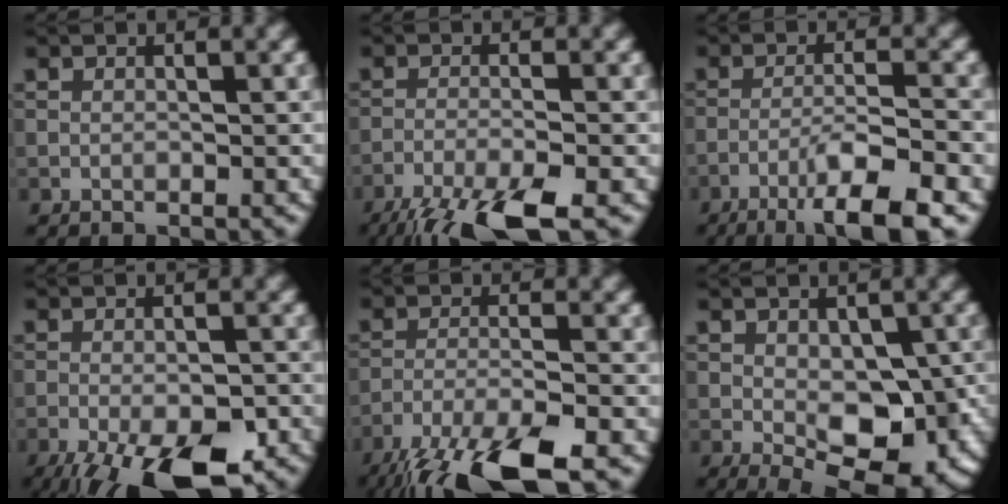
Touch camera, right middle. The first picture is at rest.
{"total": 7.8, "force": [-5.6, 1.5, 5.2], "torque": [-0.091, -0.017, -0.107]}
{"total": 6.8, "force": [-4.2, 0.9, 5.2], "torque": [-0.079, 0.005, -0.074]}
{"total": 11.3, "force": [-7.2, 3.9, 7.8], "torque": [-0.131, -0.037, -0.104]}
{"total": 9.9, "force": [-7.1, 2.2, 6.5], "torque": [-0.121, -0.014, -0.134]}
{"total": 7.3, "force": [-1.5, 3.7, 6.2], "torque": [-0.094, -0.013, -0.016]}